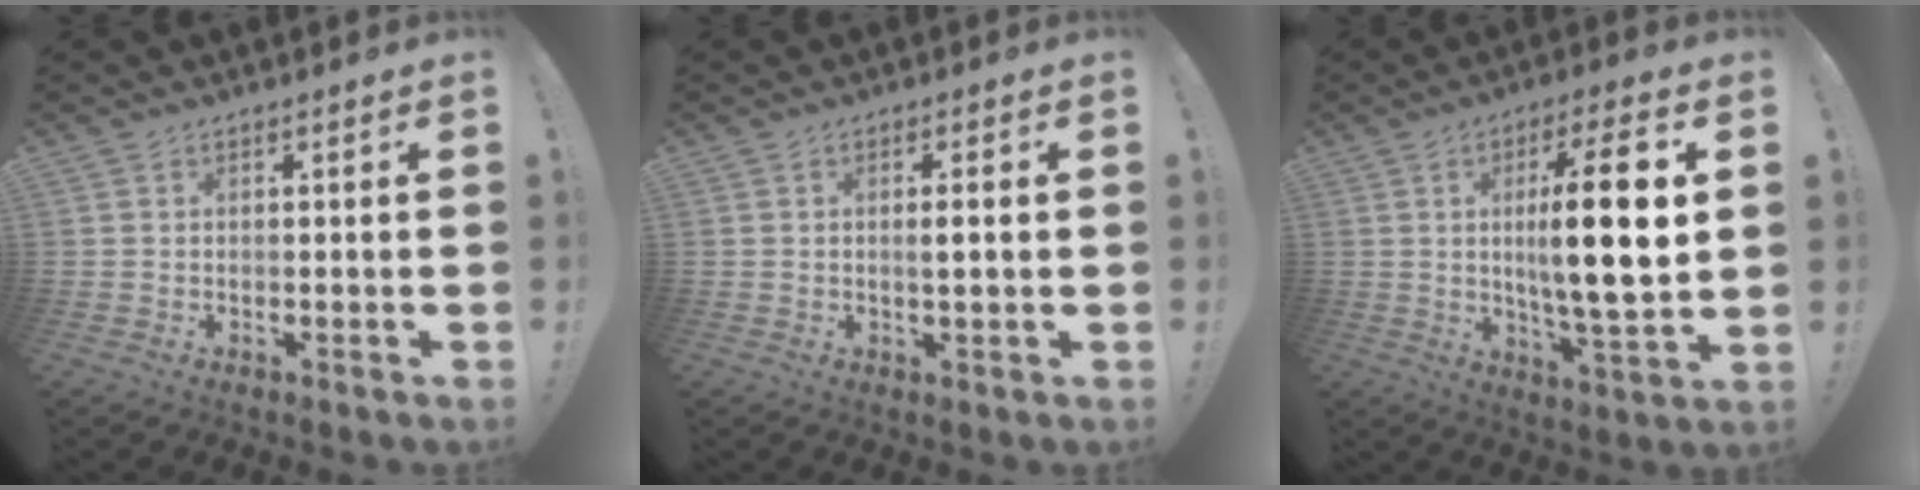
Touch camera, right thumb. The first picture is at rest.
{"total": 2.8, "force": [0.3, 0.5, 2.8], "torque": [-0.039, -0.004, -0.001]}
{"total": 17.6, "force": [2.3, 3.4, 17.1], "torque": [-0.281, -0.010, 0.019]}